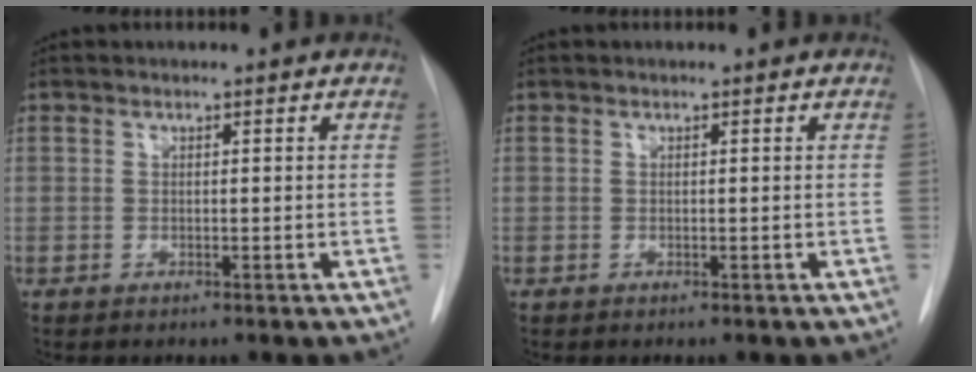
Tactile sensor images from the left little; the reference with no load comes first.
{"total": 0.0}